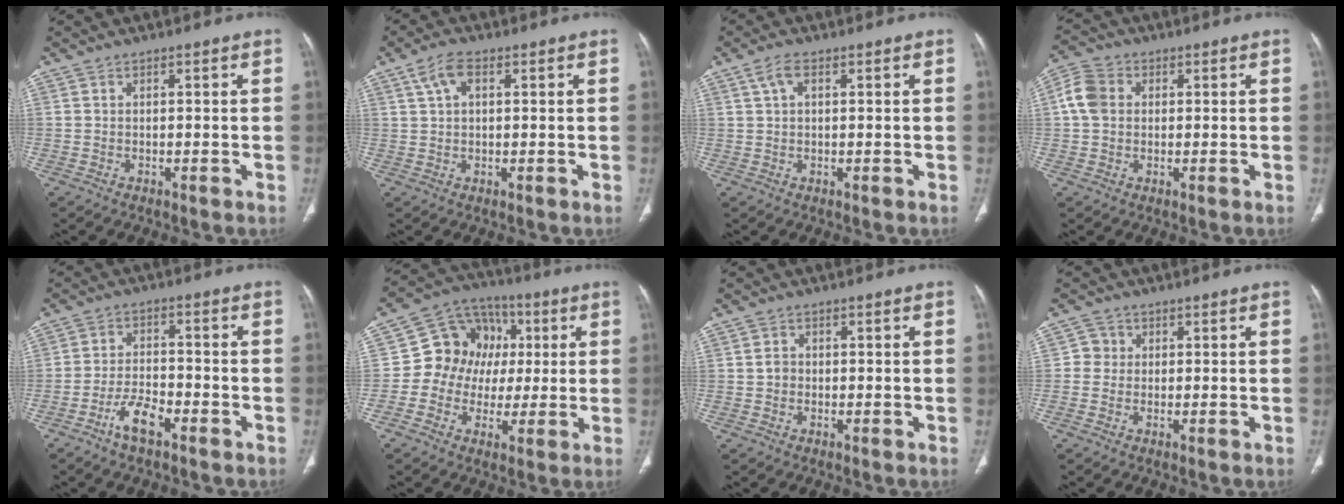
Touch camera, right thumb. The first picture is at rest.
{"total": 4.4, "force": [1.8, 2.3, 3.2], "torque": [-0.062, 0.012, 0.036]}
{"total": 3.1, "force": [1.3, 1.5, 2.4], "torque": [-0.049, 0.014, 0.027]}
{"total": 6.0, "force": [0.9, 4.8, 3.5], "torque": [-0.069, 0.014, 0.010]}
{"total": 6.4, "force": [-4.0, 2.5, 4.3], "torque": [-0.082, 0.022, -0.073]}
{"total": 13.4, "force": [0.7, 12.0, 5.8], "torque": [-0.051, 0.026, 0.005]}
{"total": 1.7, "force": [-0.1, 1.6, 0.7], "torque": [-0.005, 0.006, -0.002]}
{"total": 2.7, "force": [0.3, 2.6, 0.4], "torque": [0.014, 0.006, -0.002]}